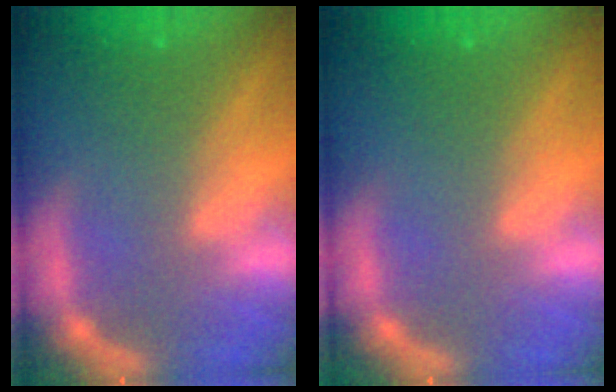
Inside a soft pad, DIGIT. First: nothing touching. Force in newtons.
{"total": 0.0}